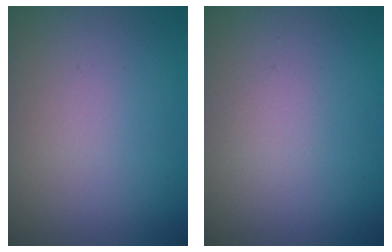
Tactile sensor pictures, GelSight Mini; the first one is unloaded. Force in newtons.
{"total": 0.8, "press": 0.8, "slide": 0.1}